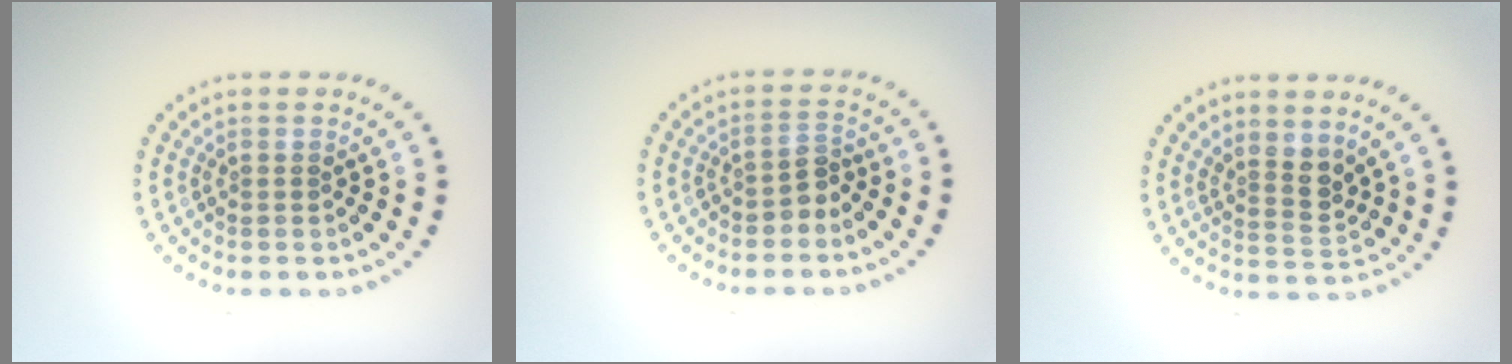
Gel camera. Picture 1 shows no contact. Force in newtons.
{"total": 1.5, "press": 1.2, "slide": 0.9}
{"total": 2.4, "press": 1.9, "slide": 1.5}